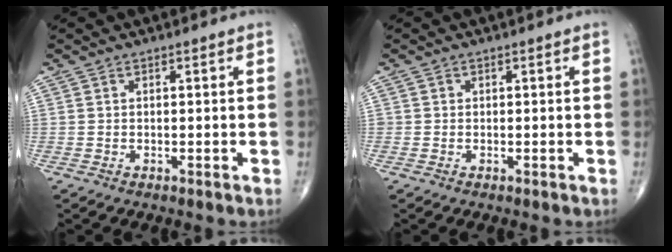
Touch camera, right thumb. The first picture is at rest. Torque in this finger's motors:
{"motor_torque": [0.14, 0.04, 0.16, 0.11, -0.01]}